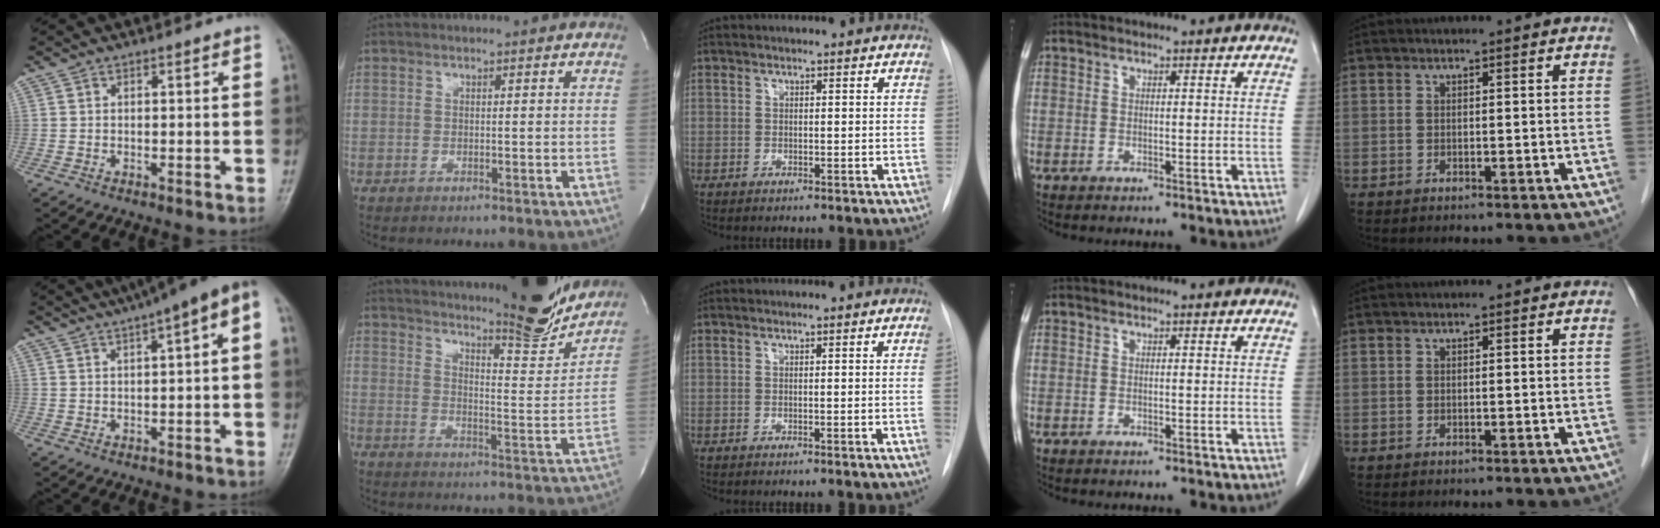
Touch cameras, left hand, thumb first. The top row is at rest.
{"thumb": {"total": 10.3, "force": [4.1, 2.4, 9.1], "torque": [-0.124, 0.037, 0.048]}, "index": {"total": 23.2, "force": [21.3, 2.0, 9.1], "torque": [-0.140, -0.065, 0.276]}, "middle": {"total": 1.0, "force": [0.1, -0.5, 0.9], "torque": [-0.010, -0.003, 0.001]}}